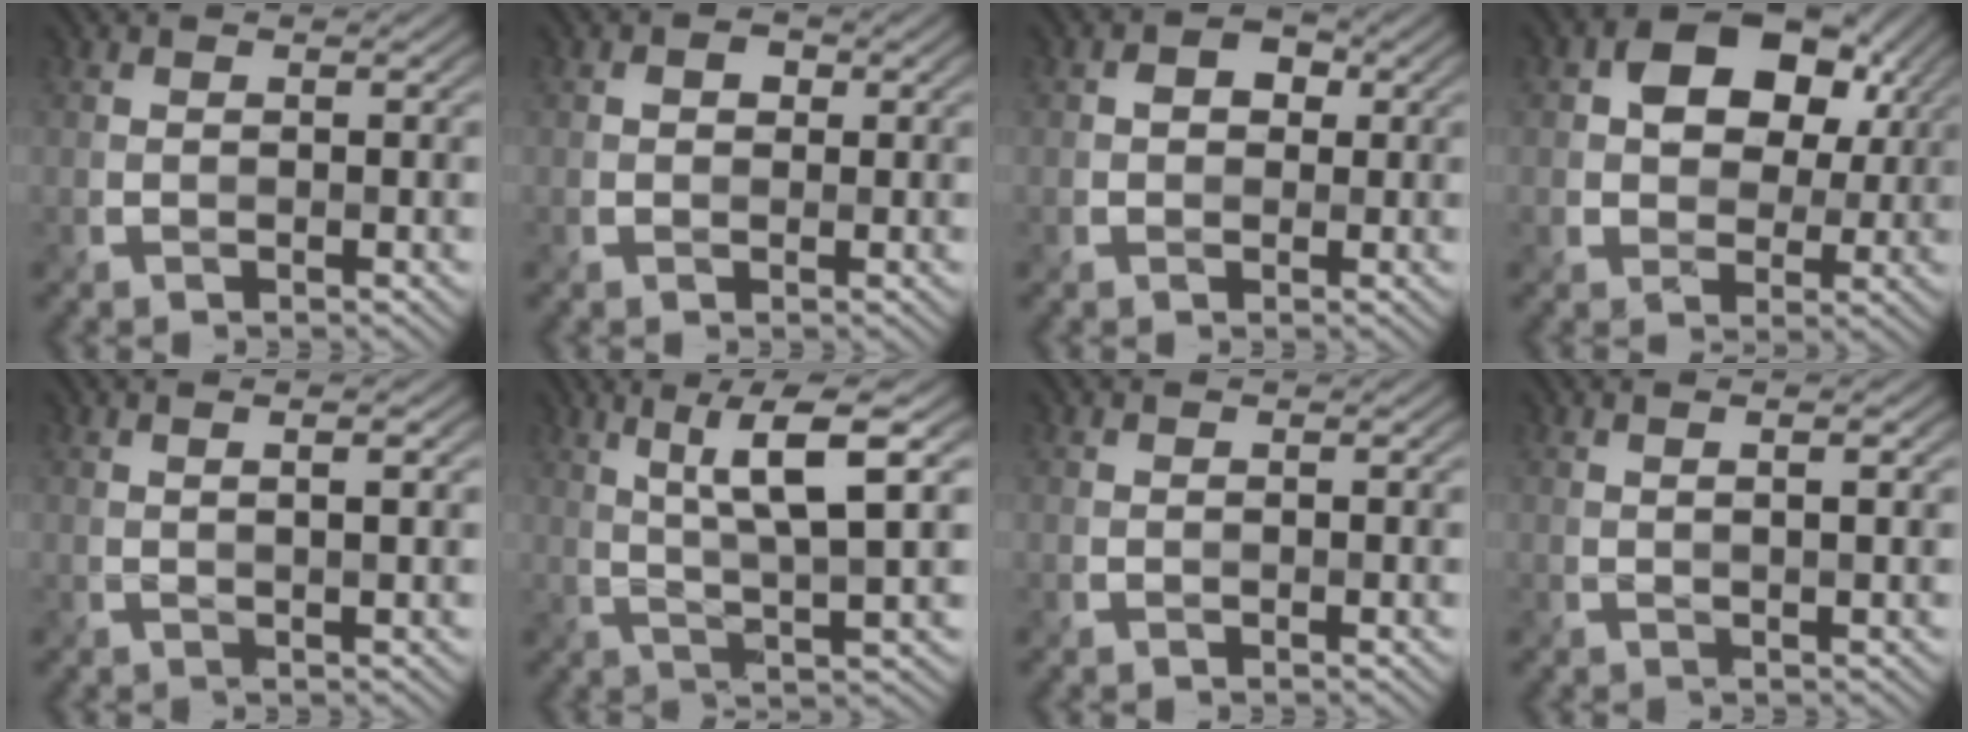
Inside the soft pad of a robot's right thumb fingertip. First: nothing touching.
{"total": 1.8, "force": [0.4, 1.4, 1.0], "torque": [-0.019, -0.001, 0.002]}
{"total": 2.7, "force": [0.3, 2.2, 1.5], "torque": [-0.023, 0.006, -0.008]}
{"total": 9.8, "force": [3.1, 7.0, 6.1], "torque": [-0.098, 0.003, 0.040]}
{"total": 1.8, "force": [0.5, -0.2, 1.7], "torque": [-0.021, 0.000, 0.006]}
{"total": 7.8, "force": [2.9, 0.7, 7.2], "torque": [-0.129, 0.013, 0.054]}
{"total": 0.0}
{"total": 1.5, "force": [0.3, -0.3, 1.4], "torque": [-0.018, 0.001, 0.007]}